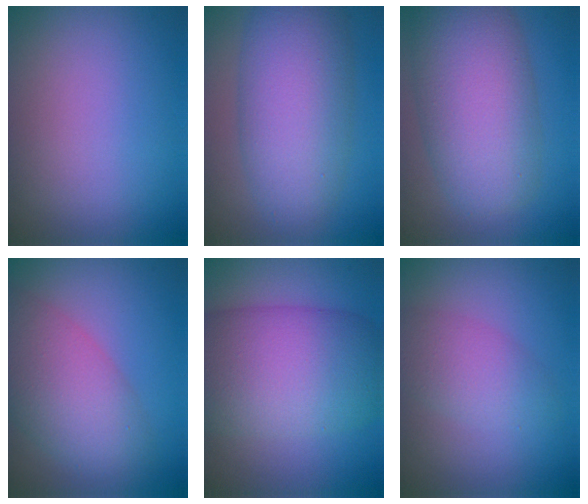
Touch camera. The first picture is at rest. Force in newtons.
{"total": 8.5, "press": 8.5, "slide": 0.1}
{"total": 9.3, "press": 9.3, "slide": 0.3}
{"total": 6.9, "press": 6.9, "slide": 0.5}
{"total": 11.8, "press": 11.8, "slide": 0.4}
{"total": 3.4, "press": 3.3, "slide": 0.1}